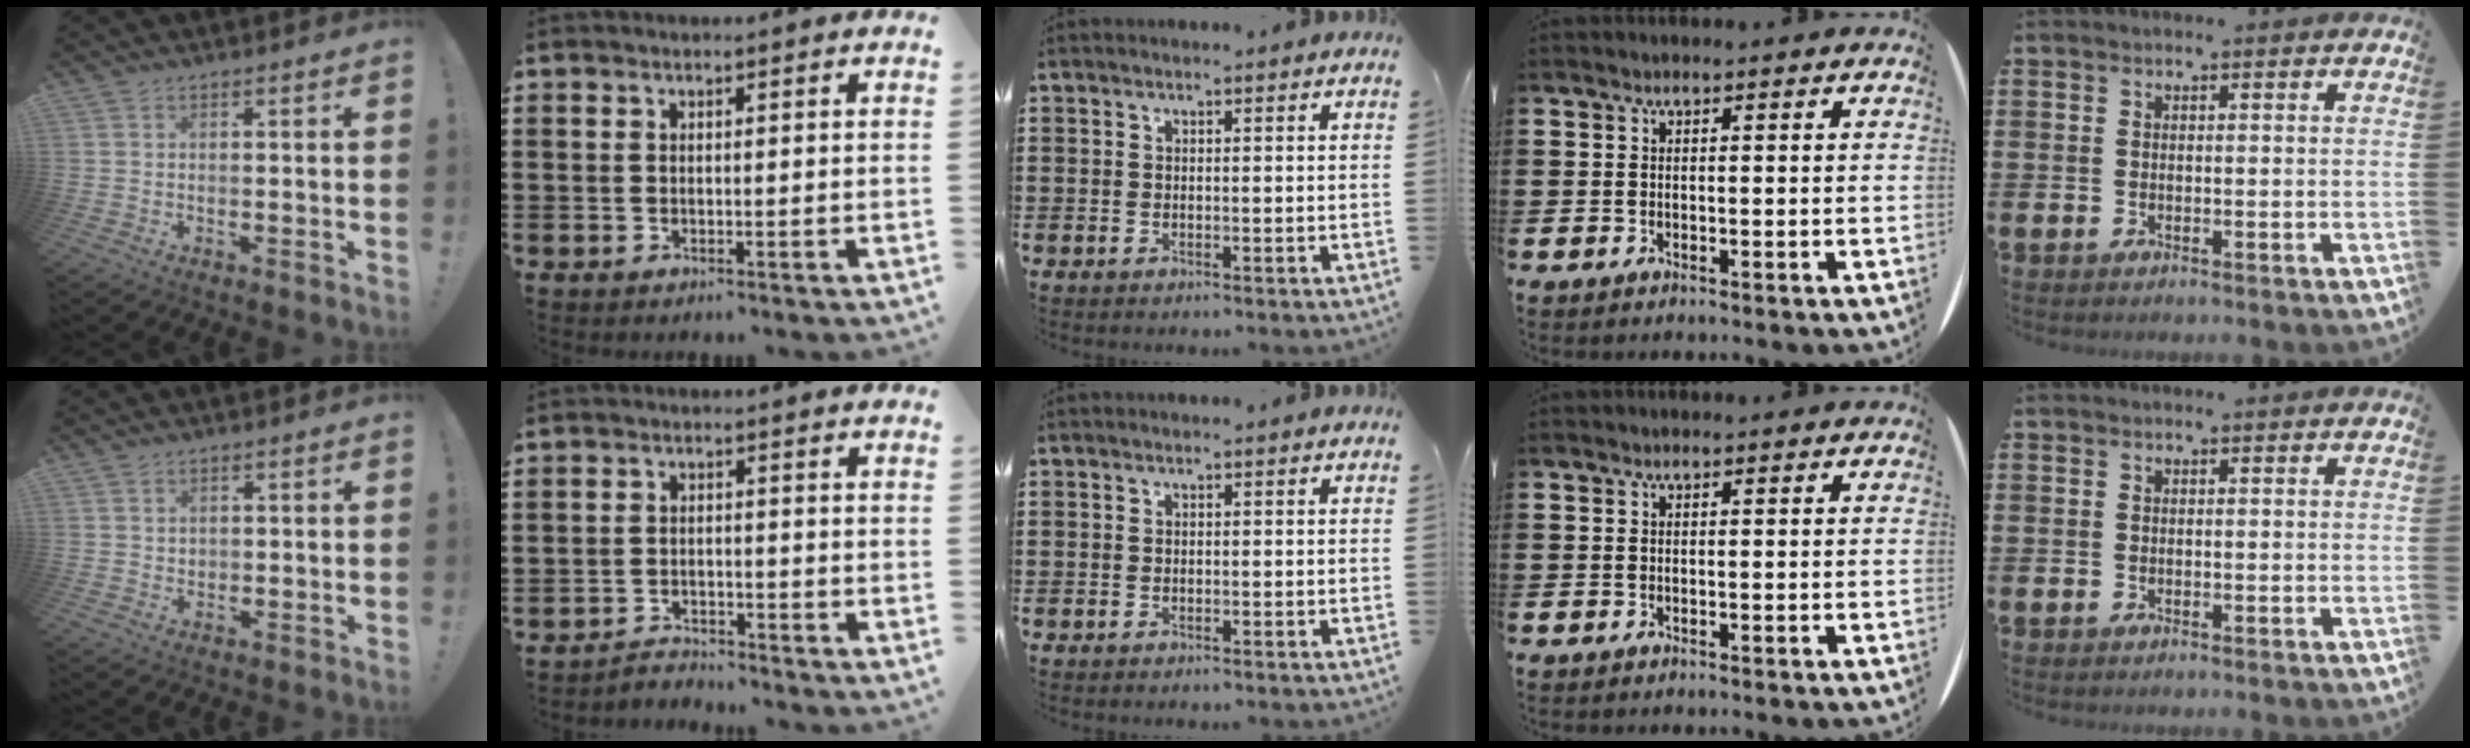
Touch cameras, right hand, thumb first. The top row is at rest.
{"thumb": {"total": 1.3, "force": [0.6, 1.1, 0.2], "torque": [0.003, -0.001, 0.010]}, "index": {"total": 2.6, "force": [-2.6, 0.3, -0.3], "torque": [-0.004, 0.002, -0.057]}}